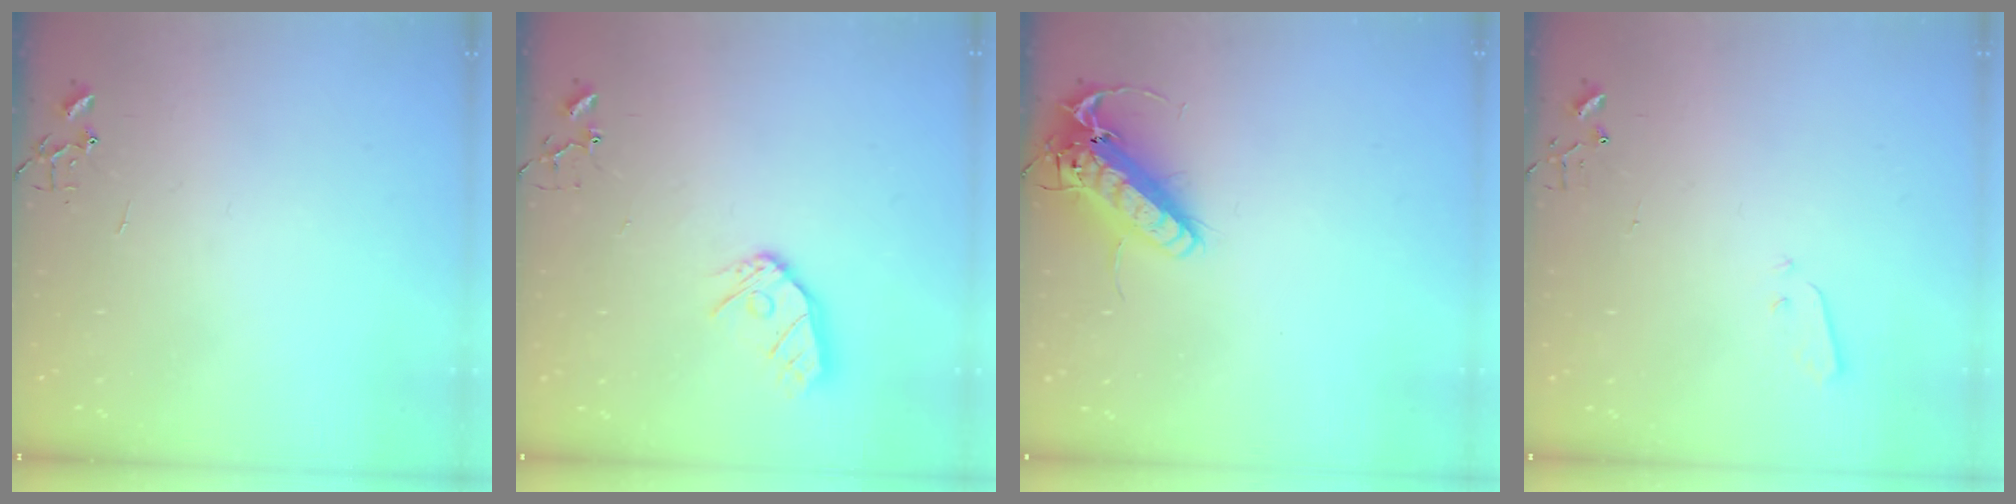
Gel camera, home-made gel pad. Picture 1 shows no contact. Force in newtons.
{"total": 10.7, "press": 10.6, "slide": 1.2}
{"total": 15.9, "press": 15.7, "slide": 2.8}
{"total": 3.2, "press": 3.2, "slide": 0.1}